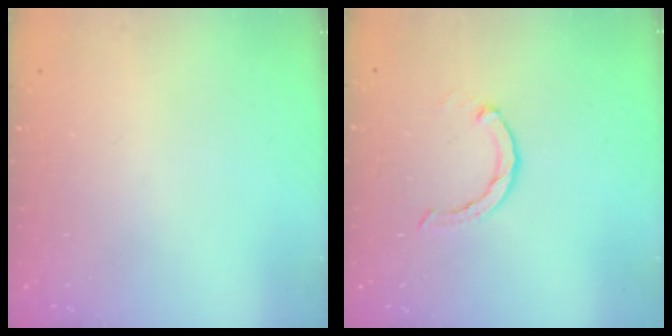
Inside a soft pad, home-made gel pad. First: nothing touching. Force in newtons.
{"total": 3.0, "press": 3.0, "slide": 0.4}